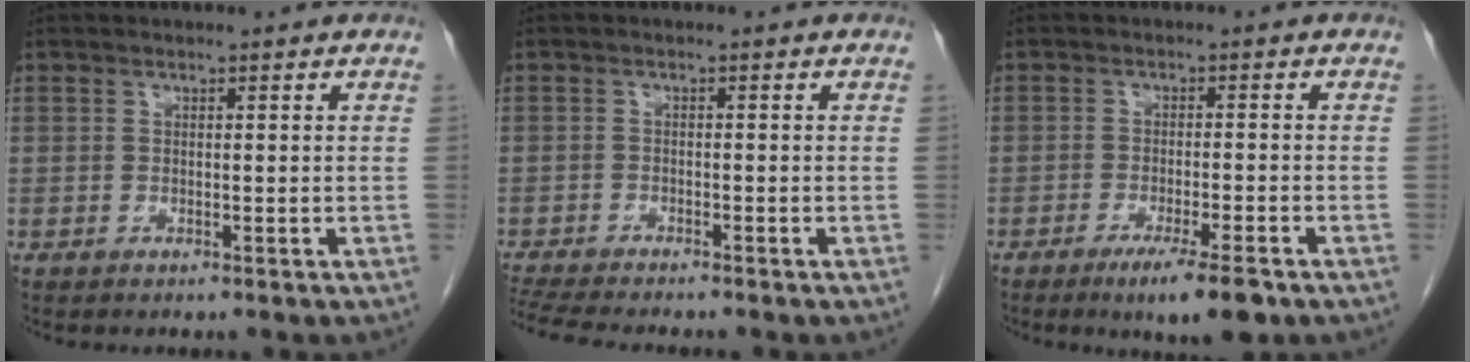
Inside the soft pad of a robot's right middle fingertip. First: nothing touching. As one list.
[{"total": 7.3, "force": [-6.6, 0.4, 3.1], "torque": [-0.051, -0.011, -0.109]}, {"total": 7.2, "force": [-4.7, 0.6, 5.5], "torque": [-0.080, -0.015, -0.070]}]